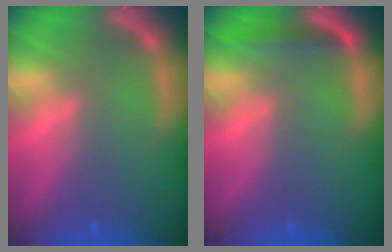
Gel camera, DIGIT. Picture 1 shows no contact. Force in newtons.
{"total": 1.9}